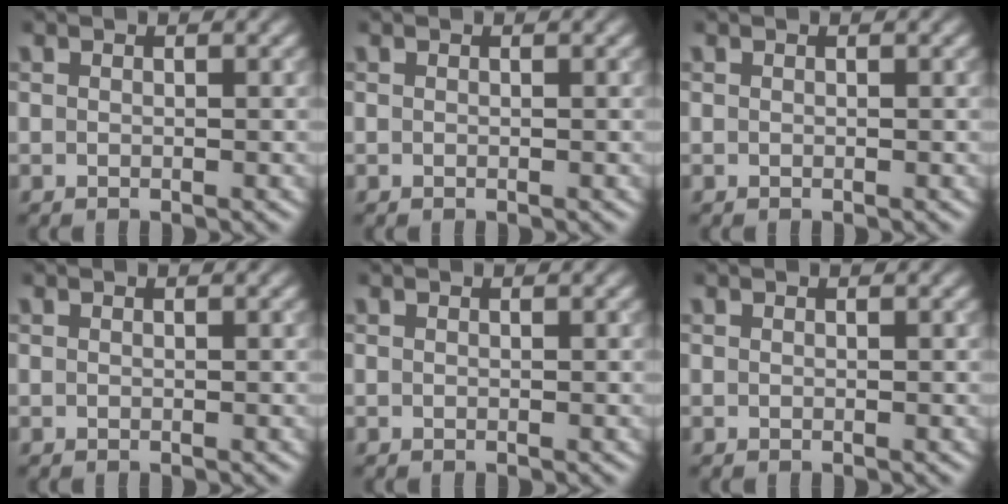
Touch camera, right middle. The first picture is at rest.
{"total": 0.0}
{"total": 0.0}
{"total": 0.0}
{"total": 0.0}
{"total": 0.0}